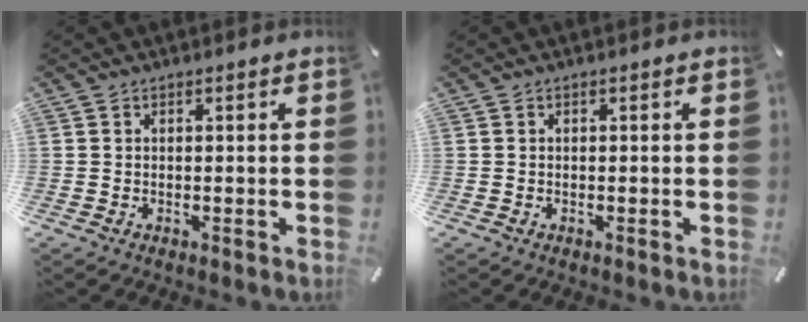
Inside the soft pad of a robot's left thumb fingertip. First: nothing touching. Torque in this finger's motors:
{"motor_torque": [-0.18, -0.09, -0.06, 0.00, -0.01]}